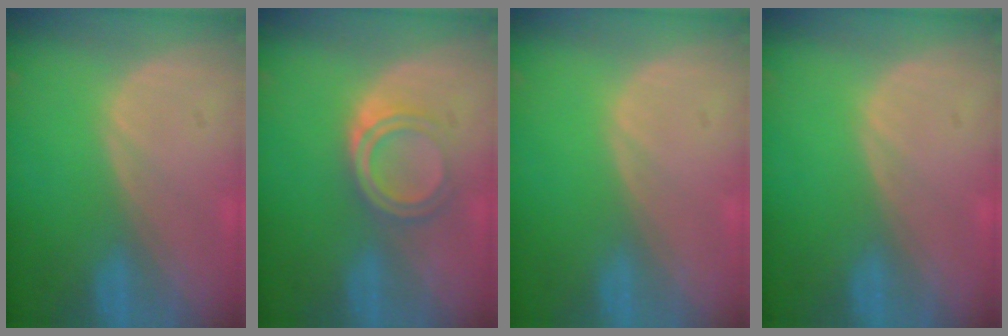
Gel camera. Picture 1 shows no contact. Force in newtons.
{"total": 4.4, "press": 4.2, "slide": 1.5}
{"total": 0.0}
{"total": 0.0}